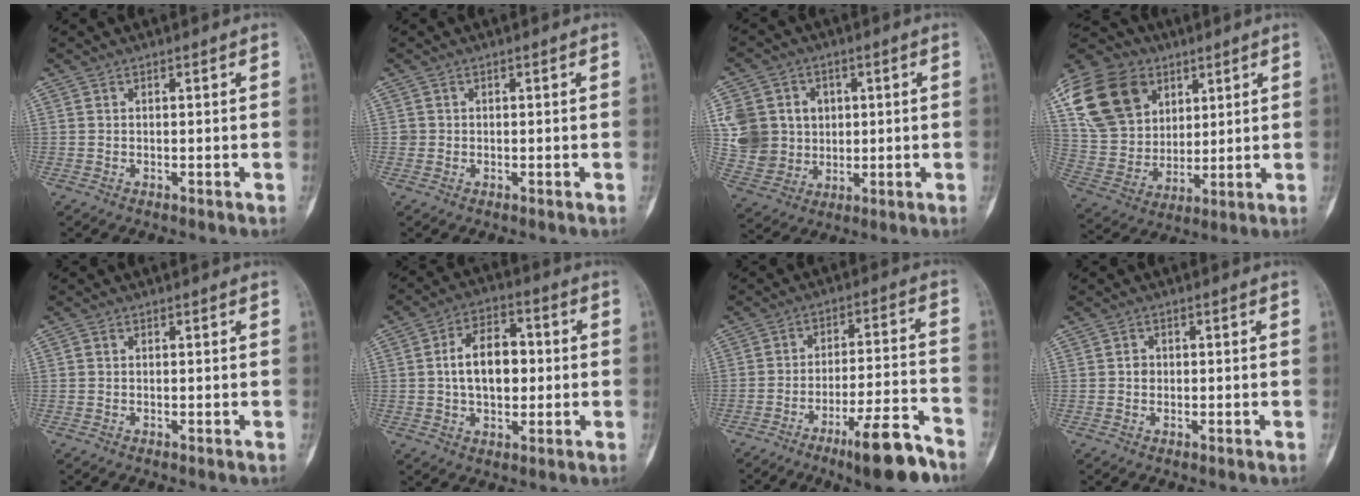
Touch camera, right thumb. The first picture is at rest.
{"total": 0.8, "force": [0.0, 0.8, 0.0], "torque": [0.005, 0.004, 0.000]}
{"total": 13.7, "force": [2.3, 12.3, 5.5], "torque": [-0.082, 0.011, 0.060]}
{"total": 20.8, "force": [8.5, 16.0, 10.4], "torque": [-0.183, -0.003, 0.165]}
{"total": 0.5, "force": [0.1, 0.5, 0.2], "torque": [-0.001, 0.001, 0.001]}
{"total": 11.3, "force": [0.5, 7.1, 8.9], "torque": [-0.127, 0.016, 0.007]}
{"total": 12.8, "force": [-8.6, 2.3, 9.2], "torque": [-0.141, 0.058, -0.135]}
{"total": 1.5, "force": [0.1, 1.3, 0.7], "torque": [-0.006, 0.004, 0.000]}